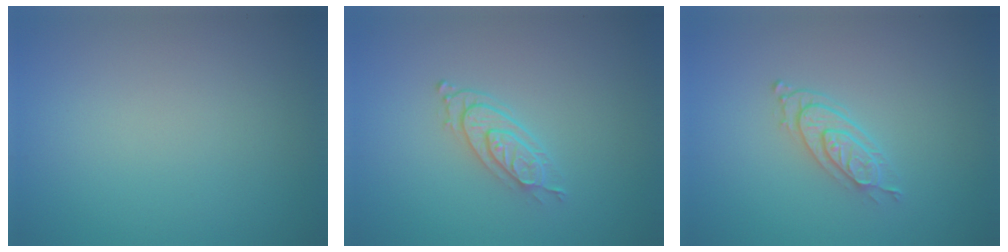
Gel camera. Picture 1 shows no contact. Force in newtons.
{"total": 2.7, "press": 2.1, "slide": 1.6}
{"total": 2.7, "press": 2.1, "slide": 1.6}